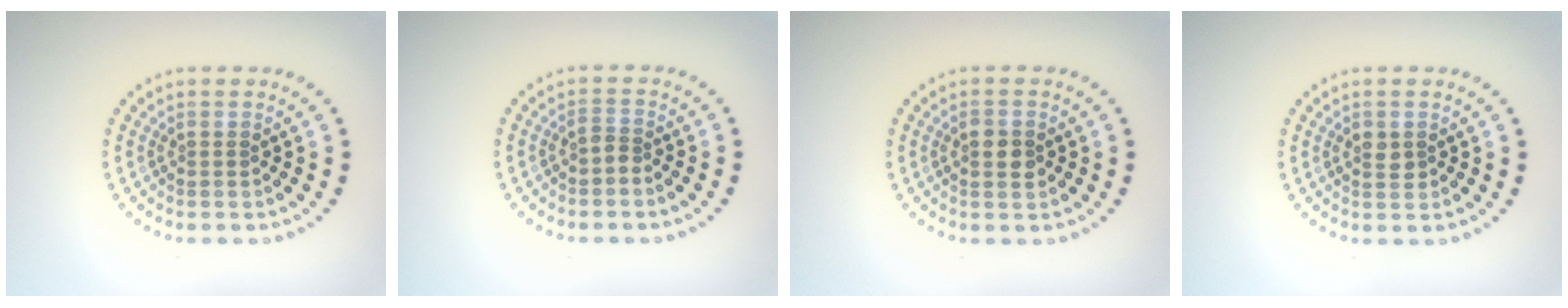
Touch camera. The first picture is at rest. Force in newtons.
{"total": 1.0, "press": 0.6, "slide": 0.7}
{"total": 1.7, "press": 1.7, "slide": 0.2}
{"total": 1.4, "press": 1.4, "slide": 0.2}